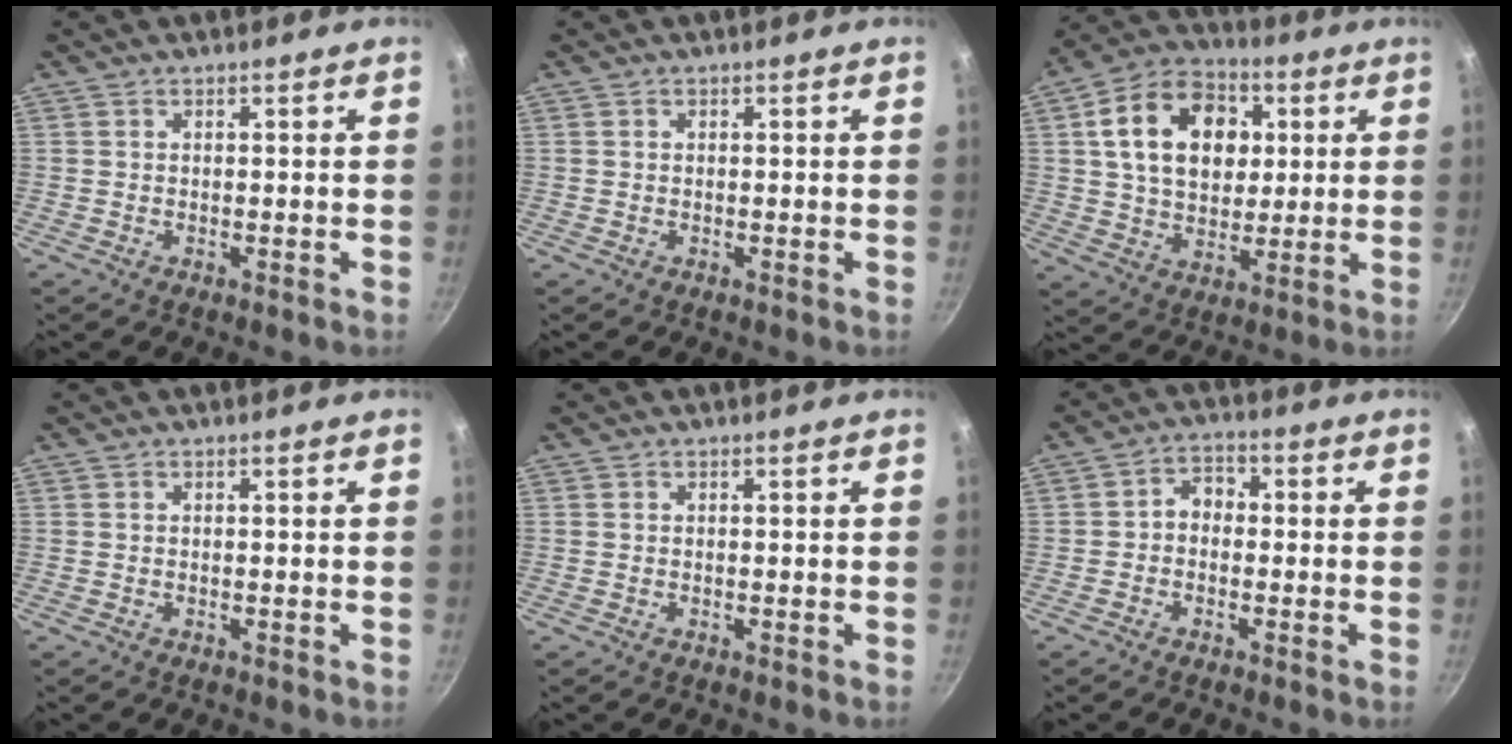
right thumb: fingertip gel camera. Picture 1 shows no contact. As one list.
[{"total": 0.0}, {"total": 17.5, "force": [4.0, 12.6, 11.4], "torque": [-0.159, 0.013, 0.059]}, {"total": 0.0}, {"total": 0.0}, {"total": 3.9, "force": [-0.7, 3.0, 2.3], "torque": [-0.023, 0.020, -0.025]}]